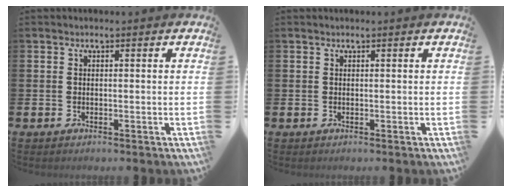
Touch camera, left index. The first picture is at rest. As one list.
[{"total": 0.0}]